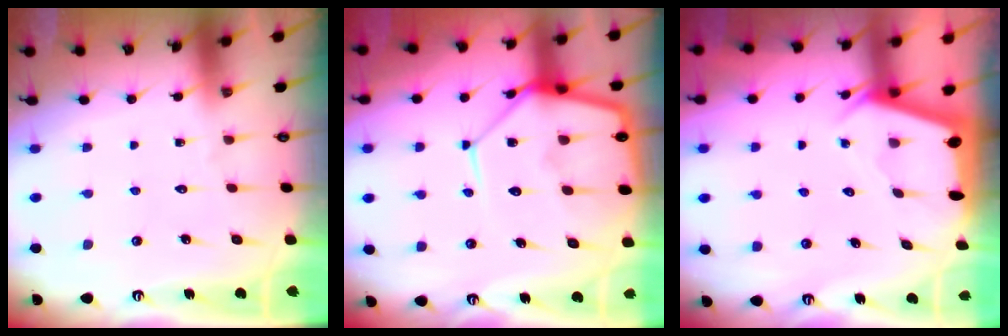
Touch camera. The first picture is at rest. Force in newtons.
{"total": 15.9, "press": 15.8, "slide": 1.5}
{"total": 2.4, "press": 2.4, "slide": 0.3}